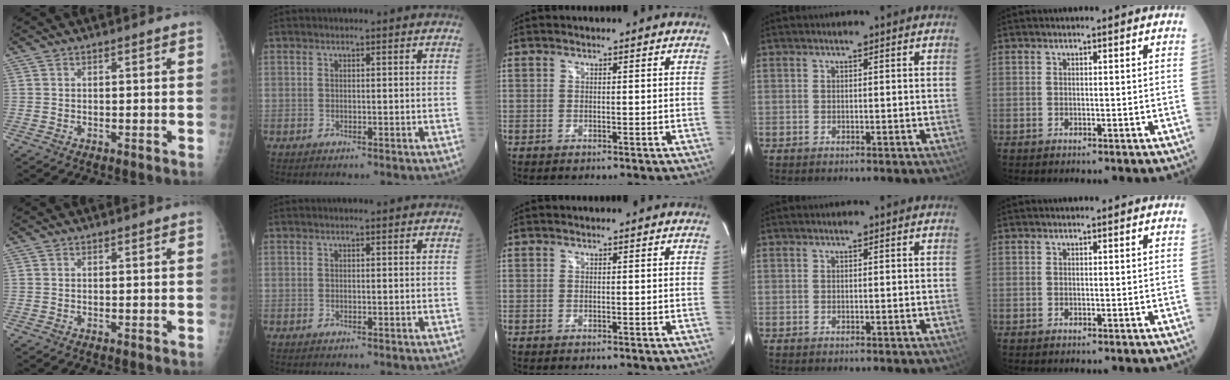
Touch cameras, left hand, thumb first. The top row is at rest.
{}